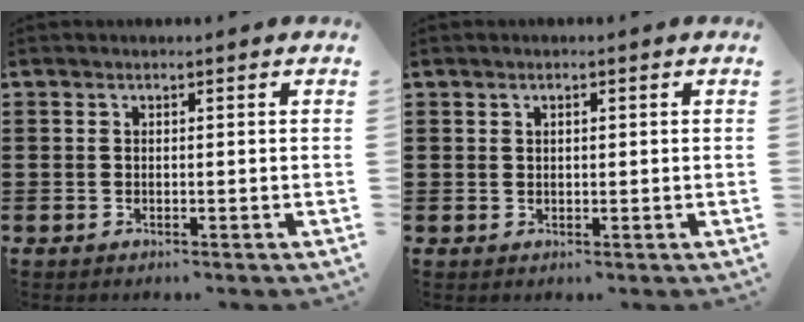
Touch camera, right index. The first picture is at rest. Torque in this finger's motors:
{"motor_torque": [-0.08, -0.01, -0.03, -0.01]}